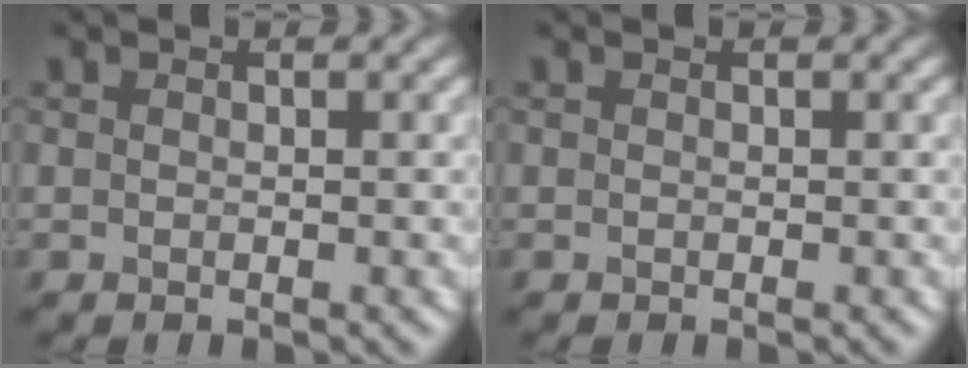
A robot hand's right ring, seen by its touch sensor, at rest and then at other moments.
{"total": 0.0}